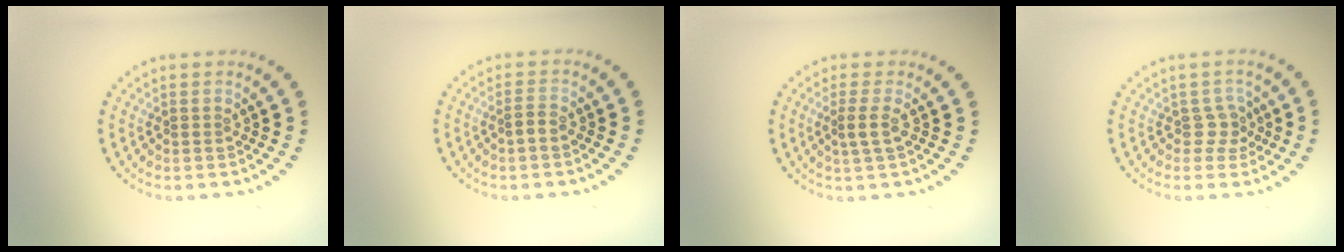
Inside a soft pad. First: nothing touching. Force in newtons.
{"total": 1.0, "press": 0.9, "slide": 0.4}
{"total": 1.7, "press": 1.3, "slide": 1.0}
{"total": 1.6, "press": 1.3, "slide": 1.1}